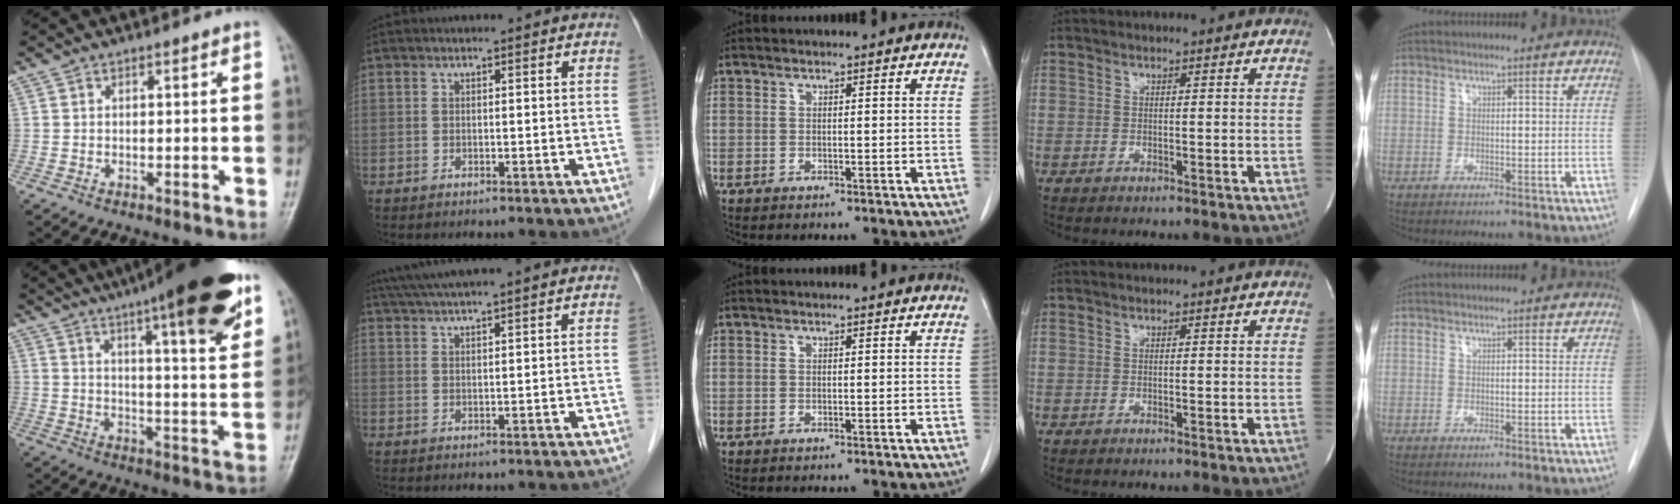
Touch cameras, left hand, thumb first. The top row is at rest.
{"thumb": {"total": 22.7, "force": [14.3, 4.2, 17.2], "torque": [-0.233, -0.042, 0.200]}, "index": {"total": 12.3, "force": [10.7, -0.1, 6.0], "torque": [-0.106, 0.043, 0.151]}}